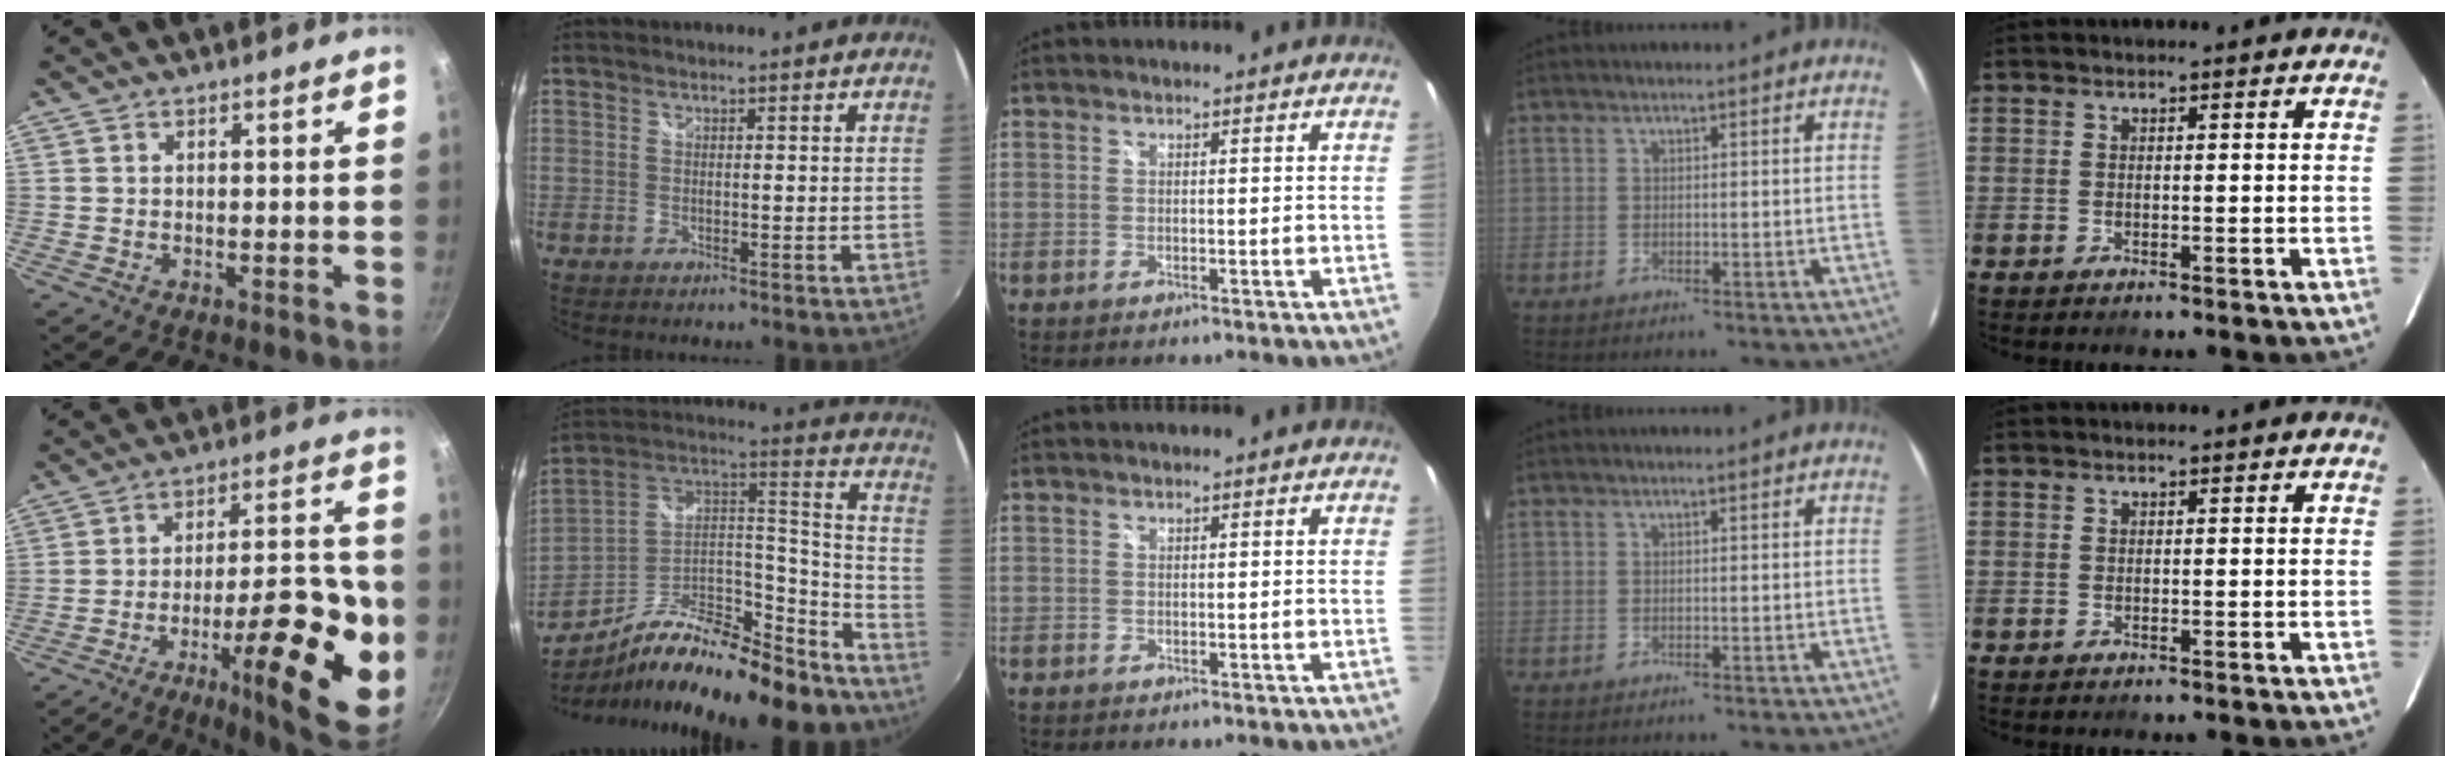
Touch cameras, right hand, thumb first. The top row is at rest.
{"thumb": {"total": 24.9, "force": [-7.4, 8.0, 22.4], "torque": [-0.273, 0.022, -0.107]}, "index": {"total": 27.5, "force": [-21.0, 9.0, 15.2], "torque": [-0.221, 0.014, -0.311]}}